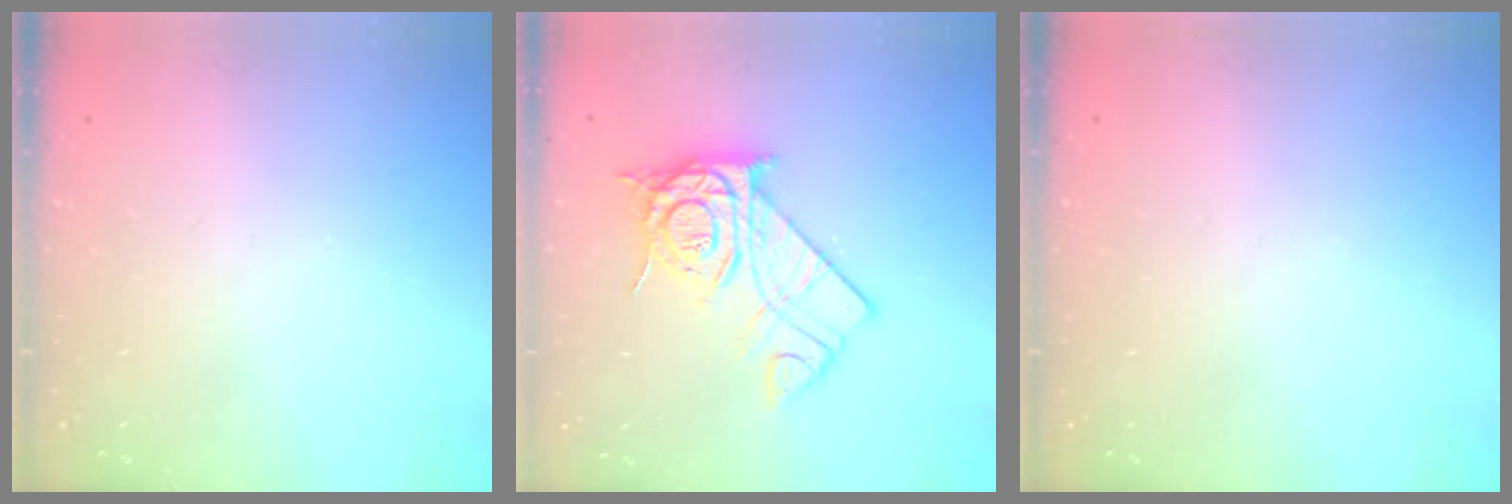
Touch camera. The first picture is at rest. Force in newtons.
{"total": 20.1, "press": 20.0, "slide": 1.8}
{"total": 0.0}